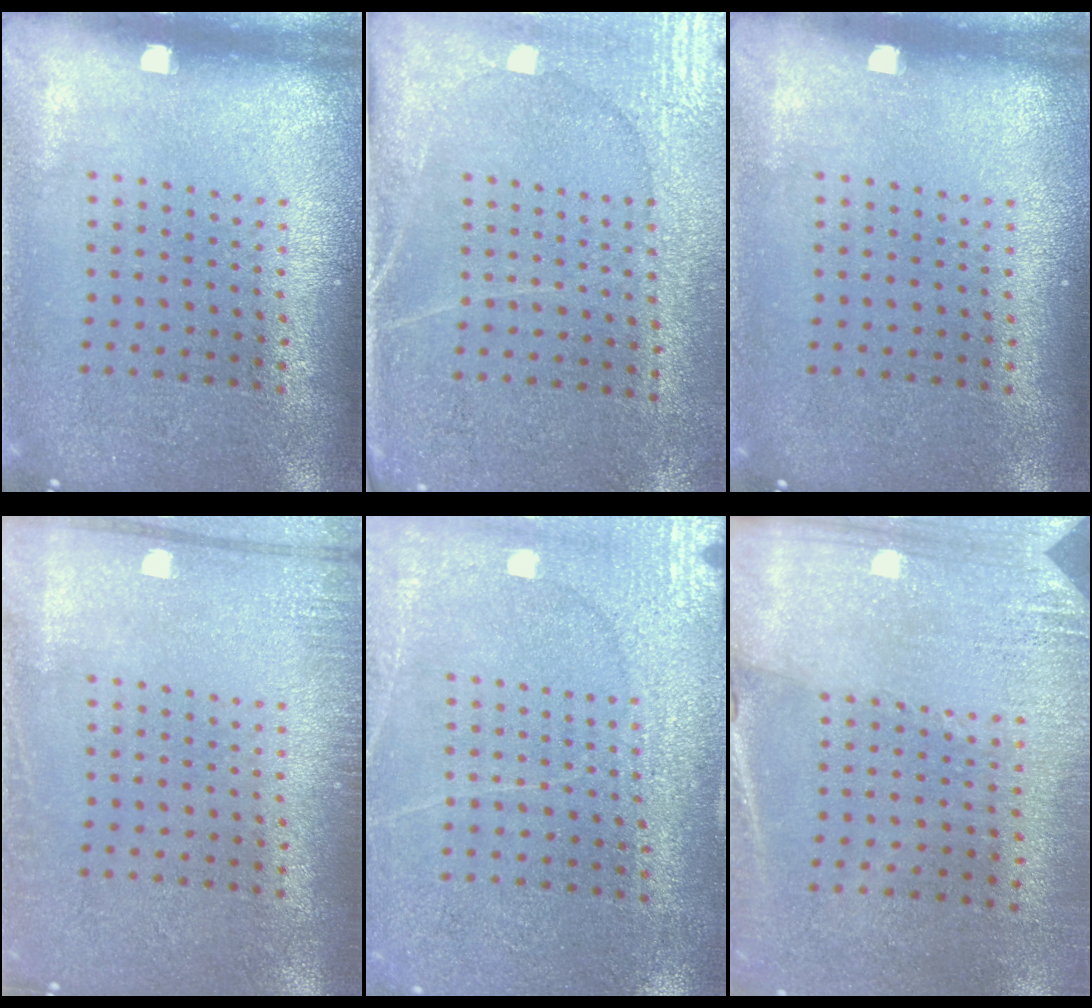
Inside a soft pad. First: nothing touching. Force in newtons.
{"total": 2.9, "press": 2.6, "slide": 1.3}
{"total": 0.0}
{"total": 1.3, "press": 1.3, "slide": 0.3}
{"total": 2.8, "press": 2.7, "slide": 0.7}
{"total": 2.6, "press": 2.4, "slide": 1.0}